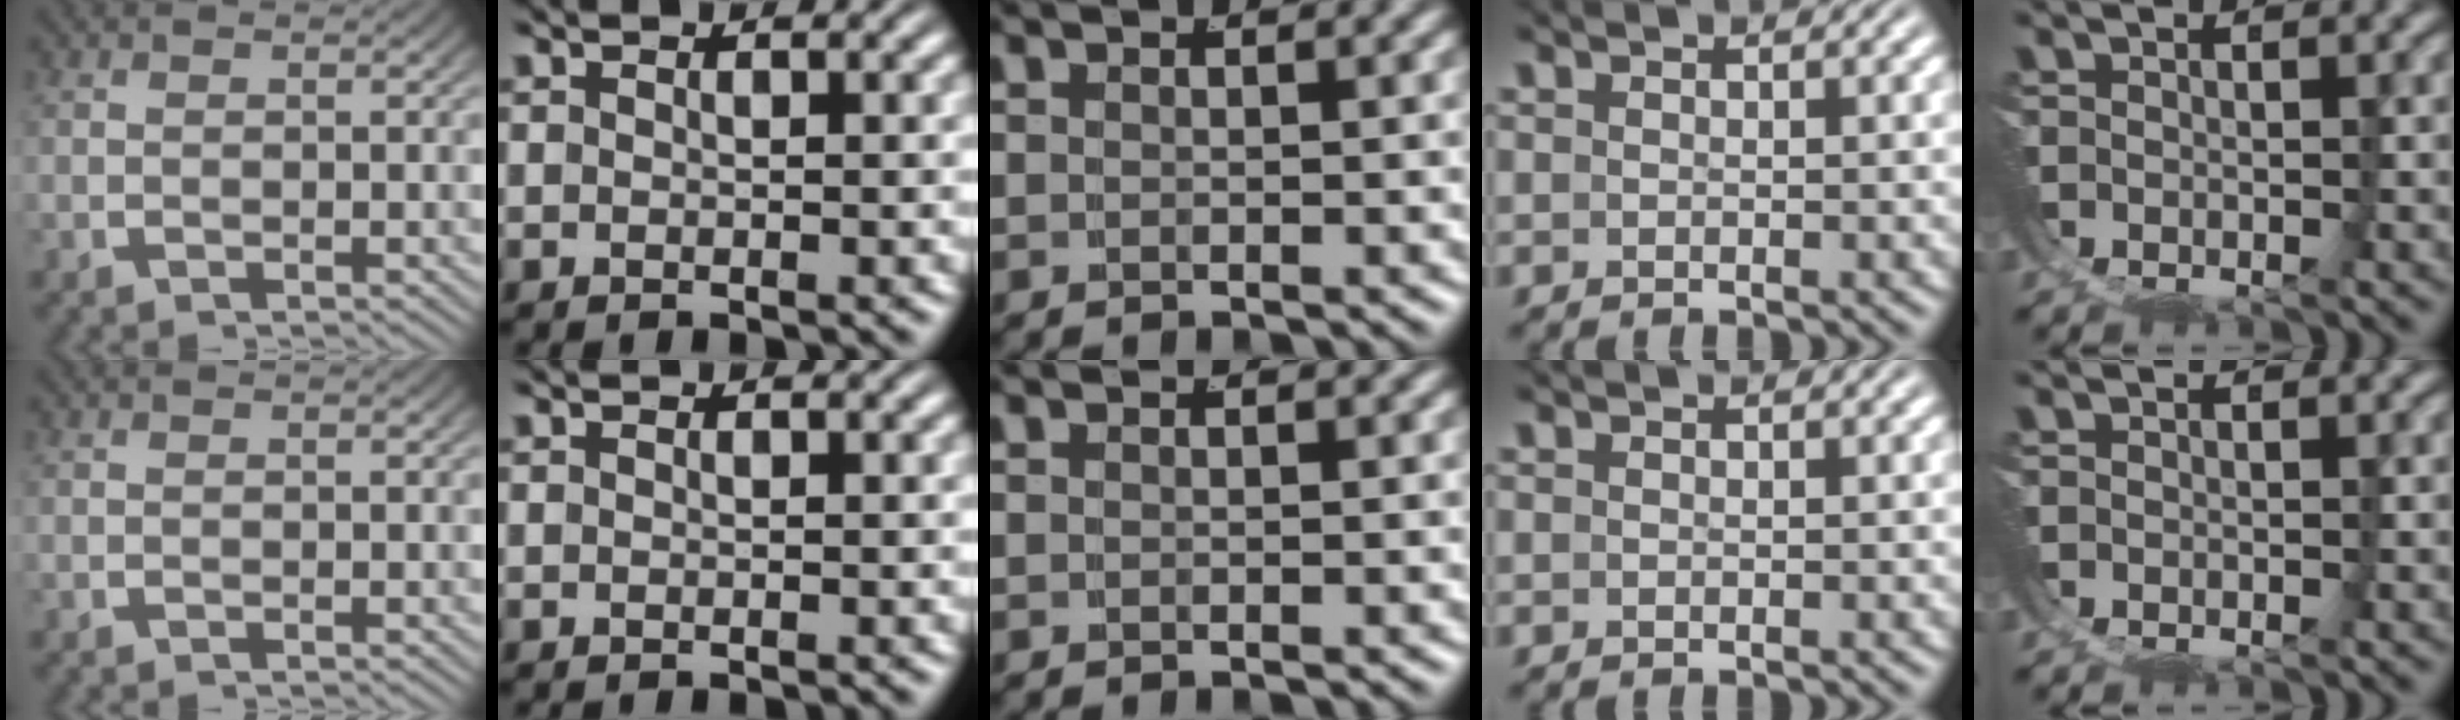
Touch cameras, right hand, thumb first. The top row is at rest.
{}